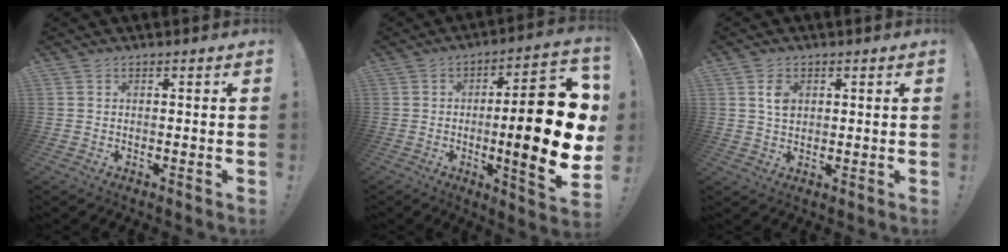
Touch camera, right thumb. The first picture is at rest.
{"total": 21.9, "force": [-1.2, 4.5, 21.4], "torque": [-0.307, 0.002, -0.016]}
{"total": 4.3, "force": [1.4, 3.0, 2.8], "torque": [-0.042, -0.001, 0.023]}